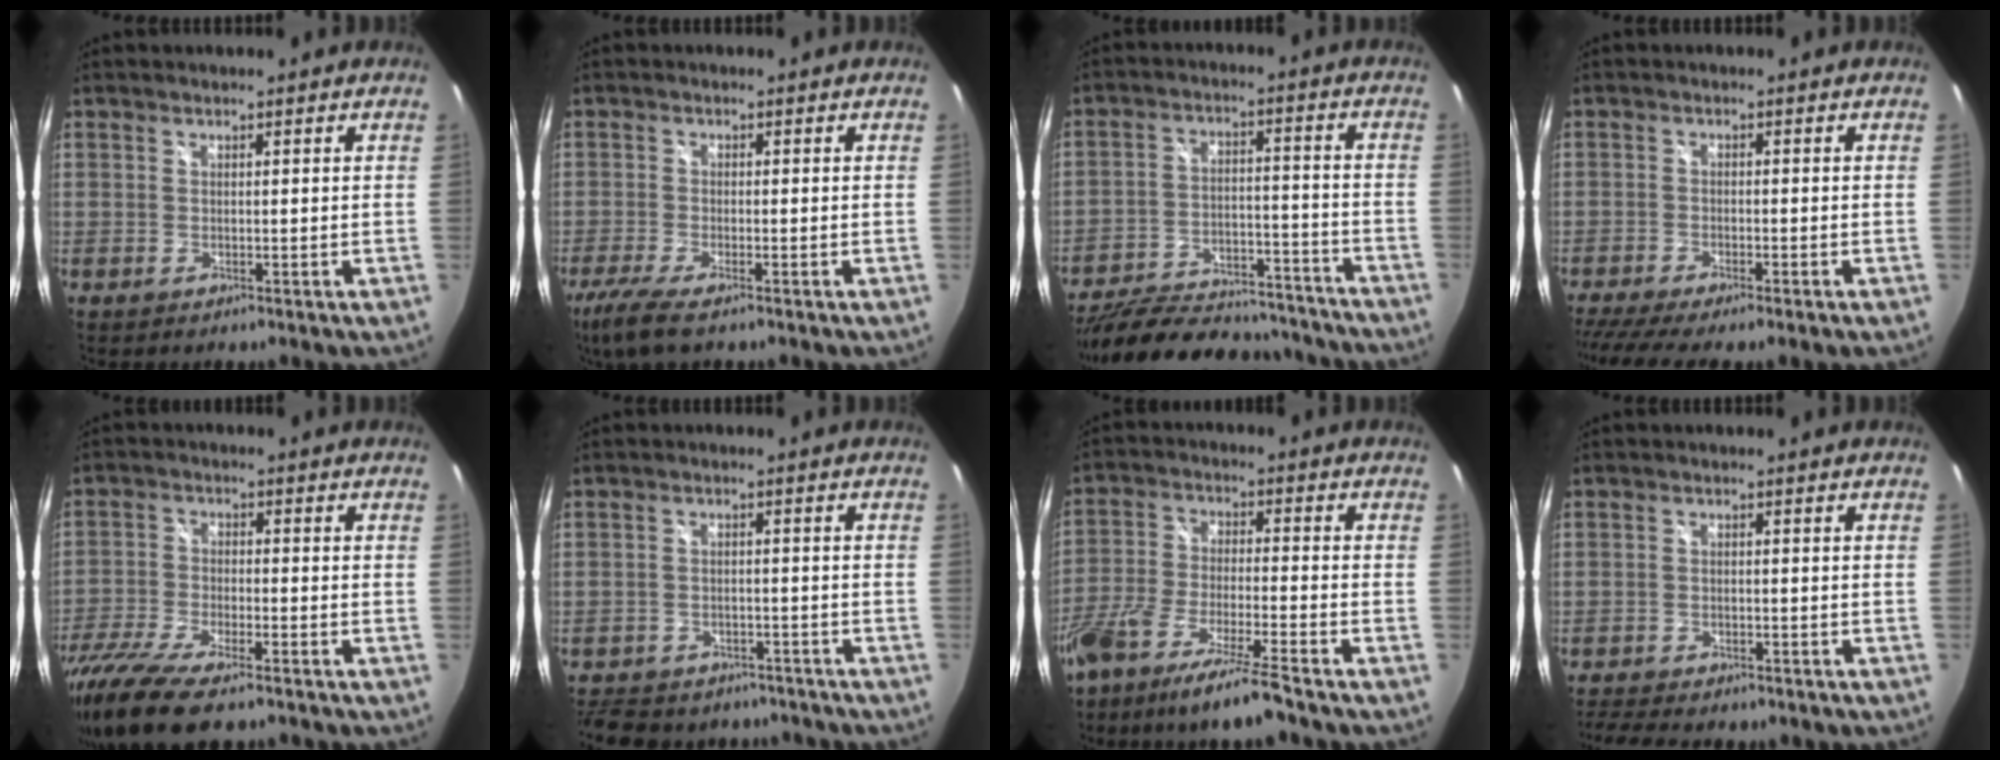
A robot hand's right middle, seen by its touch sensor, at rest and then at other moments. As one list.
[{"total": 6.9, "force": [-4.8, 1.3, 4.8], "torque": [-0.115, -0.029, -0.092]}, {"total": 26.5, "force": [-22.6, 8.8, 10.8], "torque": [-0.209, -0.003, -0.305]}, {"total": 8.3, "force": [-6.9, 0.1, 4.6], "torque": [-0.105, -0.034, -0.116]}, {"total": 15.5, "force": [-11.7, 4.1, 9.2], "torque": [-0.212, -0.055, -0.216]}, {"total": 16.1, "force": [-12.9, 7.6, 5.7], "torque": [-0.140, 0.007, -0.175]}, {"total": 12.8, "force": [-10.3, 0.3, 7.7], "torque": [-0.157, -0.029, -0.186]}, {"total": 9.2, "force": [-7.8, 2.9, 3.9], "torque": [-0.096, -0.022, -0.120]}]